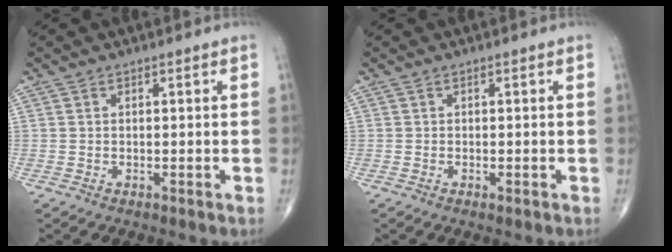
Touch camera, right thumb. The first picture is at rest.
{"total": 0.5, "force": [-0.3, 0.2, 0.4], "torque": [-0.006, -0.001, -0.005]}